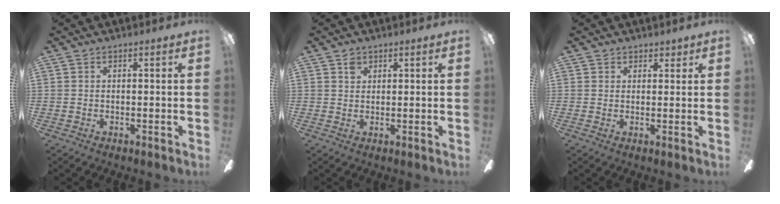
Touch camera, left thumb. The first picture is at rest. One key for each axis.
{"total": 1.8, "fx": 1.2, "fy": 1.2, "fz": 0.6, "tx": -0.007, "ty": -0.003, "tz": 0.021}
{"total": 2.3, "fx": 1.6, "fy": 1.6, "fz": 0.0, "tx": 0.005, "ty": -0.002, "tz": 0.031}